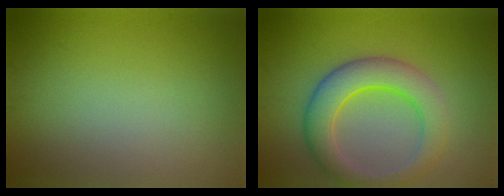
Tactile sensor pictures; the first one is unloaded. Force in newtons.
{"total": 5.9, "press": 5.9, "slide": 0.2}